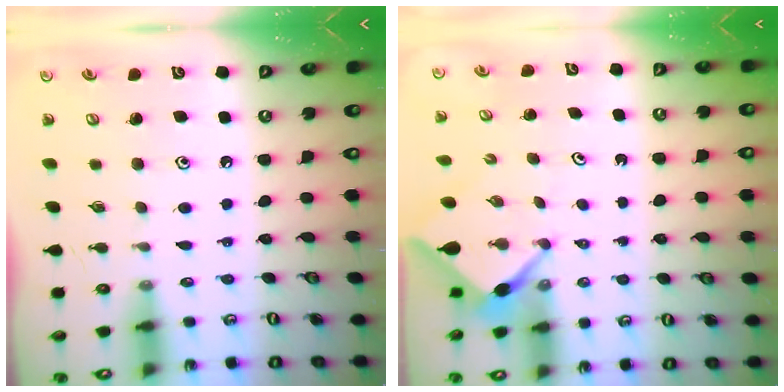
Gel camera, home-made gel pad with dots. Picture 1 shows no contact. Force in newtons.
{"total": 2.6, "press": 2.5, "slide": 0.3}